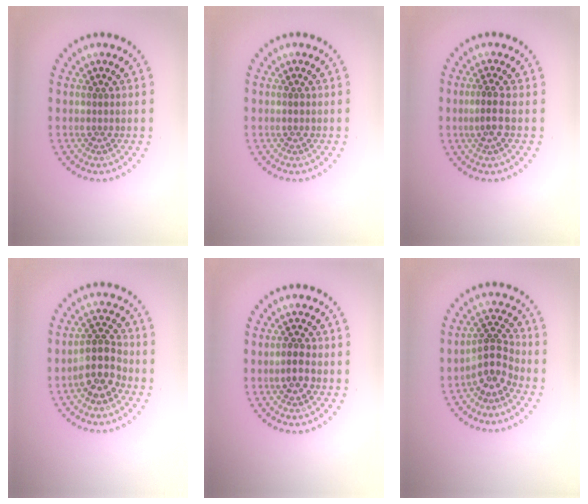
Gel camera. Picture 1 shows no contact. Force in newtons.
{"total": 0.6, "press": 0.6, "slide": 0.2}
{"total": 1.7, "press": 1.5, "slide": 0.9}
{"total": 4.2, "press": 3.9, "slide": 1.6}
{"total": 1.9, "press": 1.8, "slide": 0.6}
{"total": 3.2, "press": 2.3, "slide": 2.2}